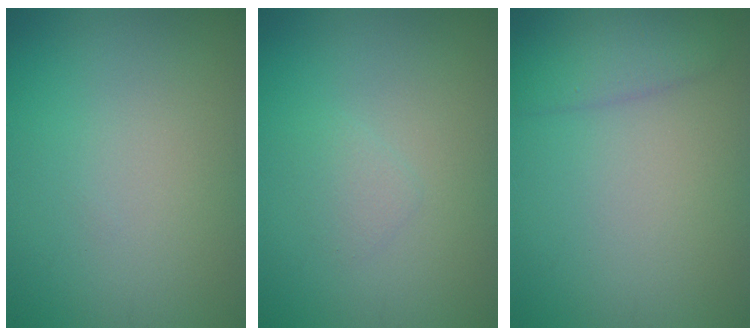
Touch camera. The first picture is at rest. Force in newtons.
{"total": 0.9, "press": 0.9, "slide": 0.1}
{"total": 2.8, "press": 2.8, "slide": 0.1}